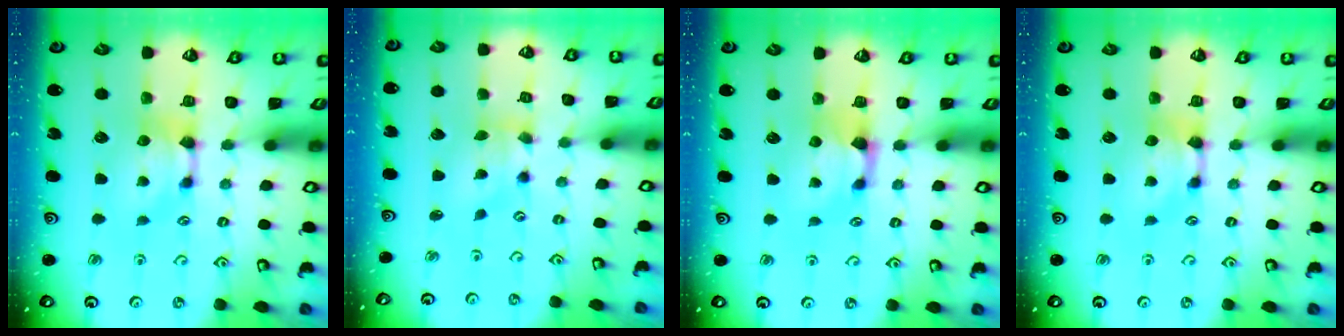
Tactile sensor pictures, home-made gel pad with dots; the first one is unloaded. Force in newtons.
{"total": 1.5, "press": 0.6, "slide": 1.4}
{"total": 0.7, "press": 0.2, "slide": 0.7}
{"total": 0.0}